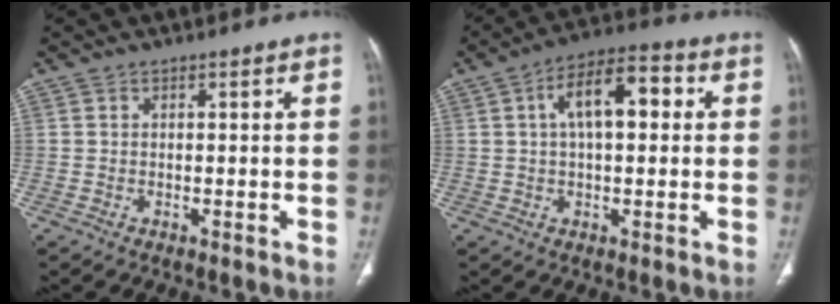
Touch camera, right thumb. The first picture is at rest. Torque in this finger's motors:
{"motor_torque": [0.47, 1.52, 0.92, -0.24, 0.04]}